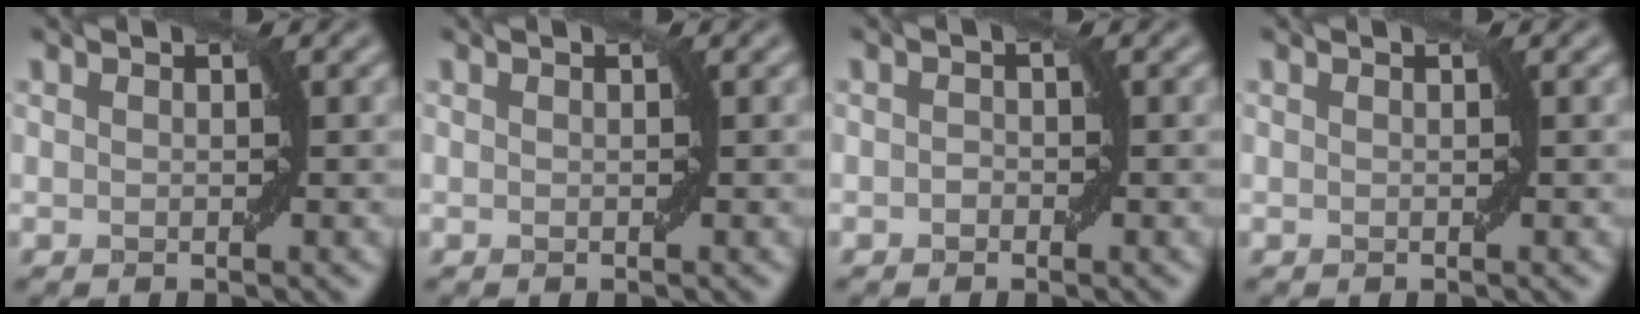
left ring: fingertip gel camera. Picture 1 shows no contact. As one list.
[{"total": 0.0}, {"total": 0.6, "force": [-0.4, 0.4, 0.2], "torque": [-0.004, -0.001, -0.009]}, {"total": 0.0}]